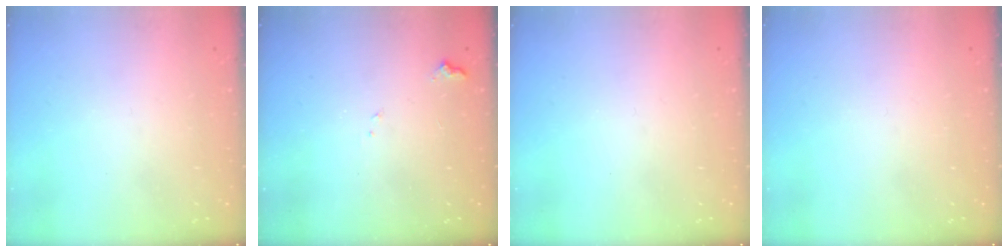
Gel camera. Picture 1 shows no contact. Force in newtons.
{"total": 6.1, "press": 6.0, "slide": 1.0}
{"total": 0.0}
{"total": 0.0}